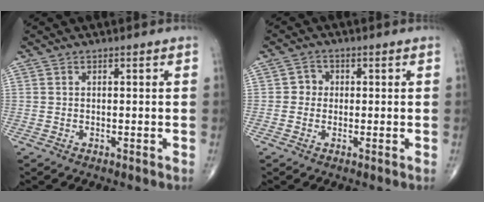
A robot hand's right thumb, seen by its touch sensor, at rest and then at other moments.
{"total": 2.5, "force": [0.0, 2.3, 0.8], "torque": [0.006, 0.008, -0.007]}